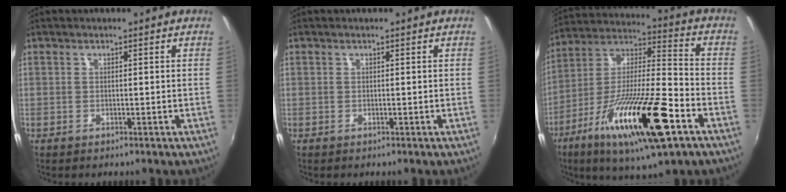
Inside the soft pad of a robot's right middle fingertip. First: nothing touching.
{"total": 0.0}
{"total": 23.5, "force": [-11.4, 5.2, 19.9], "torque": [-0.357, -0.042, -0.201]}